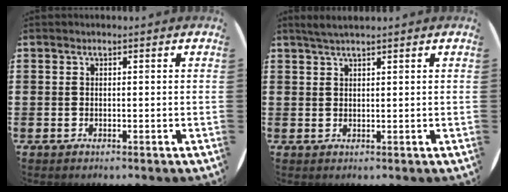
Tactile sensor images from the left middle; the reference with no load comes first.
{"total": 1.7, "force": [1.5, 0.0, 0.8], "torque": [-0.016, 0.002, 0.028]}